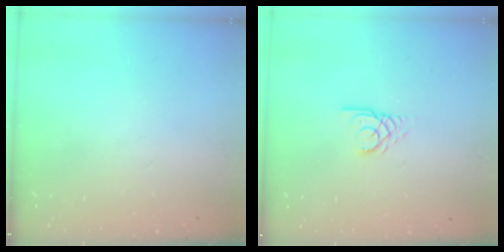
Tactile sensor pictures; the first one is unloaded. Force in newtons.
{"total": 2.9, "press": 2.9, "slide": 0.2}